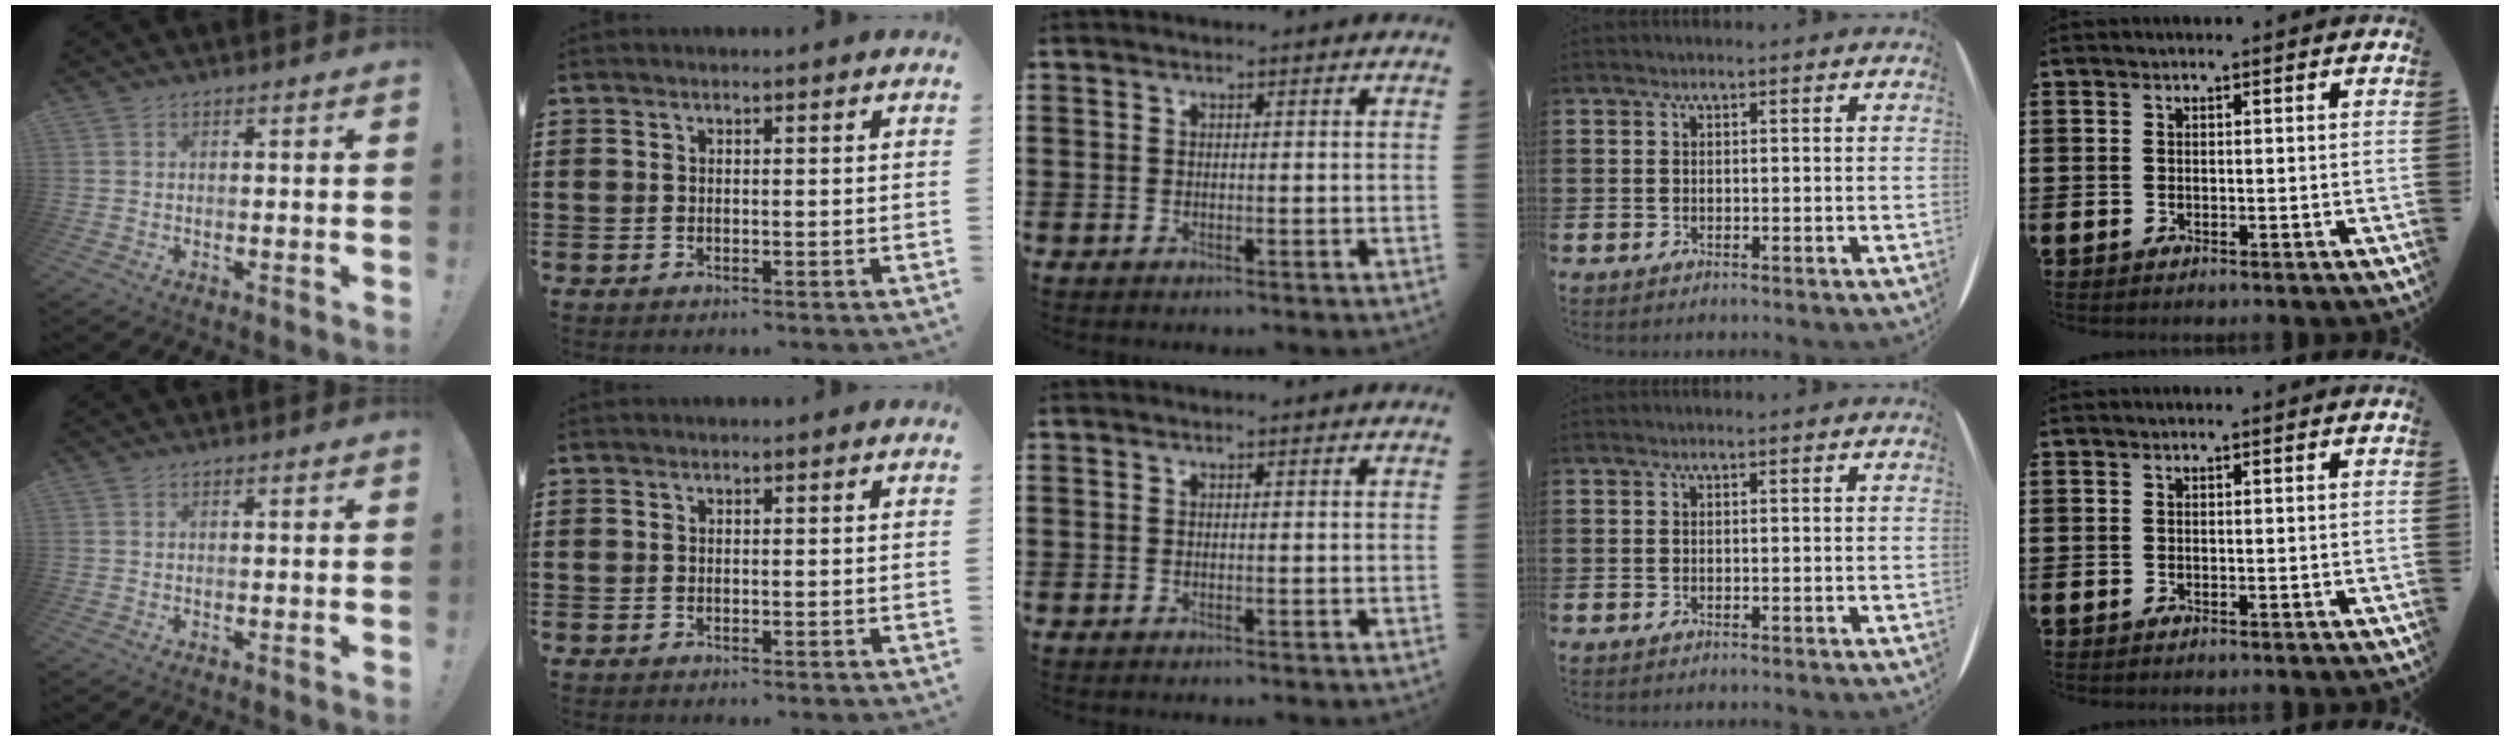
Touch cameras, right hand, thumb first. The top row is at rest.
{}